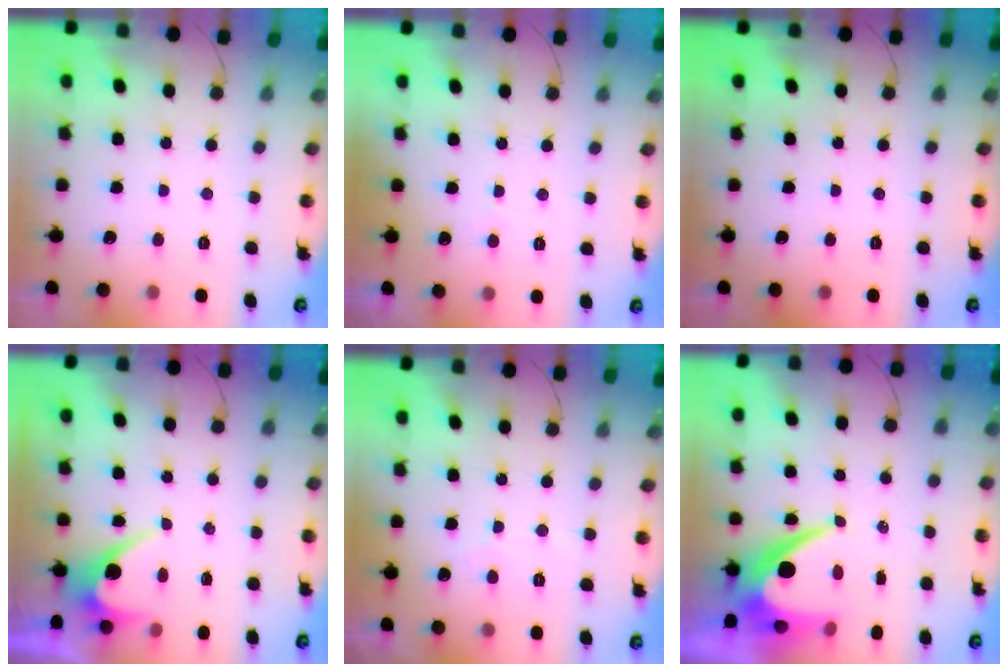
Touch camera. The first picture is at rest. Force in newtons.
{"total": 1.7, "press": 1.6, "slide": 0.0}
{"total": 0.0}
{"total": 4.7, "press": 4.7, "slide": 0.3}
{"total": 2.6, "press": 2.6, "slide": 0.2}
{"total": 9.6, "press": 9.6, "slide": 0.6}